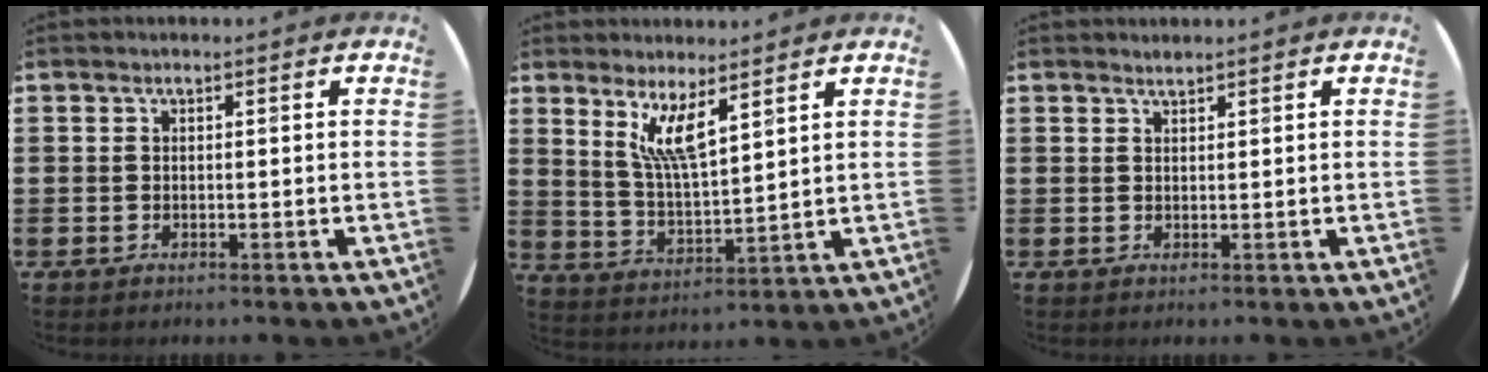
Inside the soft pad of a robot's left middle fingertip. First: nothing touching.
{"total": 6.7, "force": [4.7, 1.3, 4.6], "torque": [-0.104, -0.017, 0.080]}
{"total": 0.9, "force": [0.9, -0.1, -0.1], "torque": [0.002, 0.000, 0.017]}